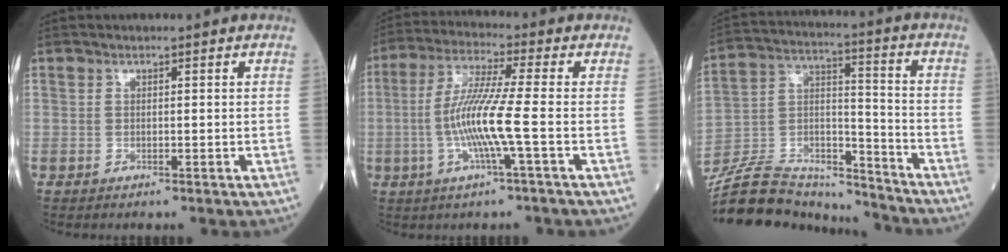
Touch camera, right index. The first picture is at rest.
{"total": 9.7, "force": [-1.8, -0.6, 9.5], "torque": [-0.193, -0.003, -0.039]}
{"total": 20.1, "force": [-18.9, 4.1, 5.2], "torque": [-0.125, 0.024, -0.318]}